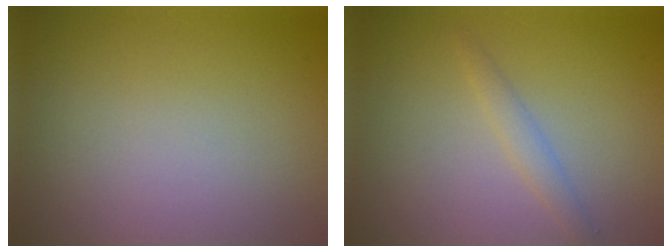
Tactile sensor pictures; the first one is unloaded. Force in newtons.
{"total": 1.1, "press": 1.1, "slide": 0.1}